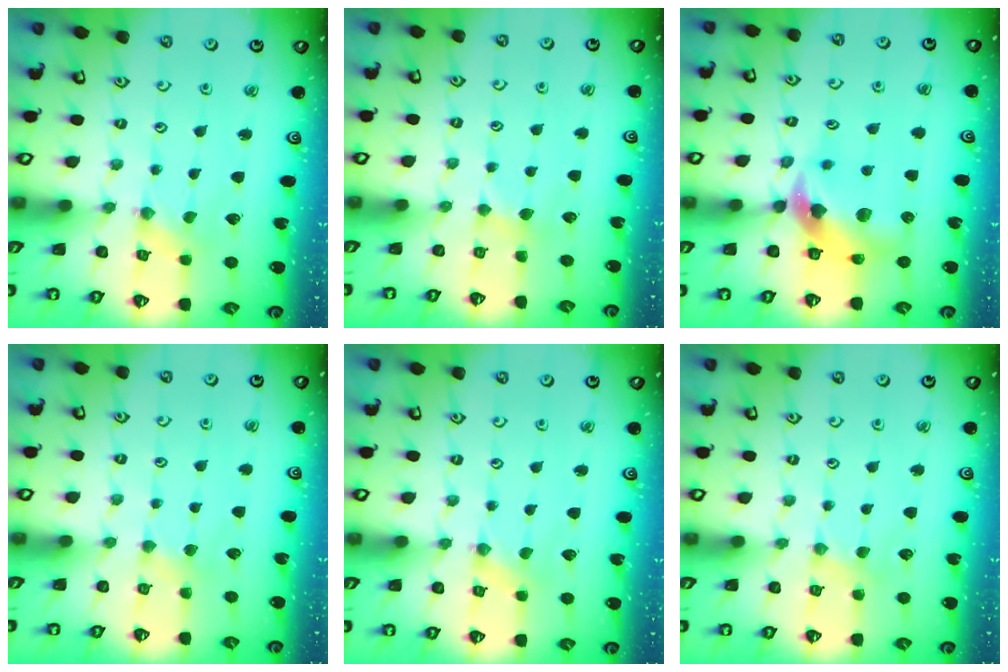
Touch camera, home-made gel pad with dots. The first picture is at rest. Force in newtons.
{"total": 2.4, "press": 2.4, "slide": 0.3}
{"total": 12.8, "press": 12.6, "slide": 2.0}
{"total": 2.5, "press": 2.5, "slide": 0.4}
{"total": 0.0}
{"total": 2.3, "press": 2.3, "slide": 0.3}